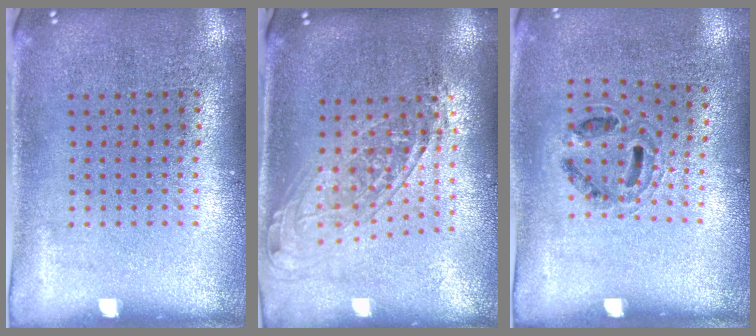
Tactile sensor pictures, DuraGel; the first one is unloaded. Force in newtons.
{"total": 1.5, "press": 1.3, "slide": 0.9}
{"total": 1.0, "press": 0.8, "slide": 0.5}